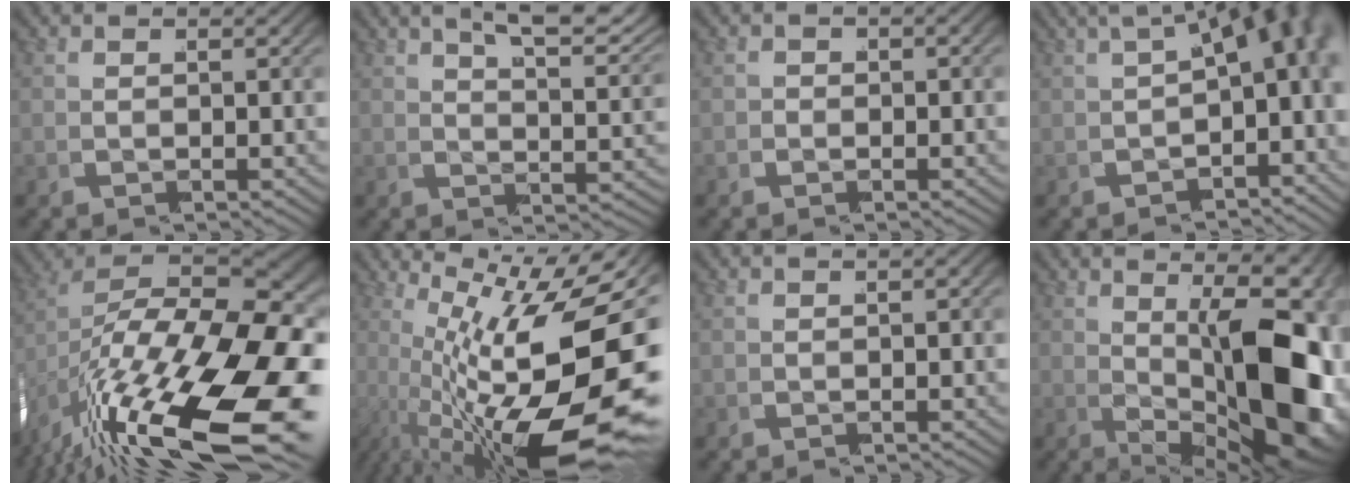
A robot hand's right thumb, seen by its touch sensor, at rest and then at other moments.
{"total": 6.8, "force": [4.1, 2.8, 4.6], "torque": [-0.049, 0.017, 0.048]}
{"total": 1.0, "force": [-0.7, 0.6, 0.0], "torque": [0.002, 0.002, -0.017]}
{"total": 11.1, "force": [1.2, 6.8, 8.7], "torque": [-0.086, 0.021, 0.001]}
{"total": 21.9, "force": [-7.1, 13.2, 15.9], "torque": [-0.274, -0.081, -0.089]}
{"total": 20.5, "force": [-2.6, 10.9, 17.2], "torque": [-0.272, -0.052, -0.017]}
{"total": 0.9, "force": [-0.1, 0.6, 0.7], "torque": [-0.006, 0.001, -0.002]}
{"total": 16.3, "force": [-1.2, 7.9, 14.3], "torque": [-0.215, -0.029, -0.002]}